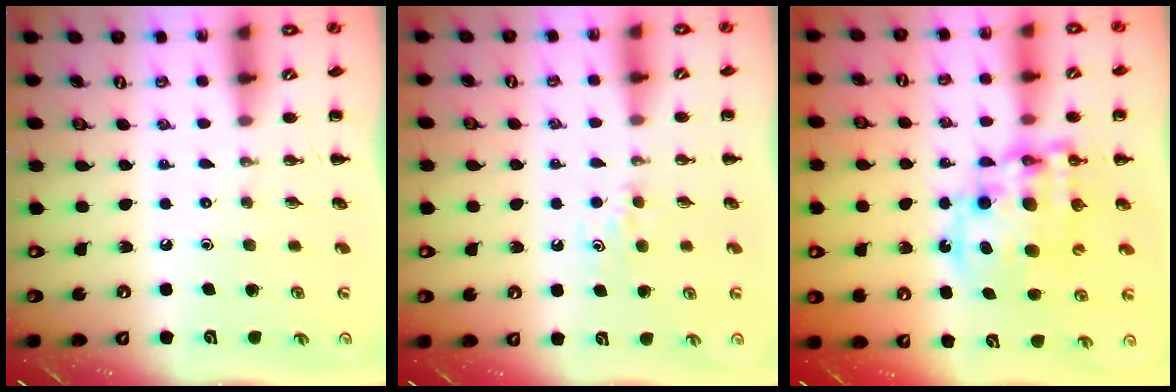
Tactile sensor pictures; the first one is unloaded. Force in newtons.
{"total": 4.4, "press": 4.2, "slide": 1.3}
{"total": 15.0, "press": 14.6, "slide": 3.1}